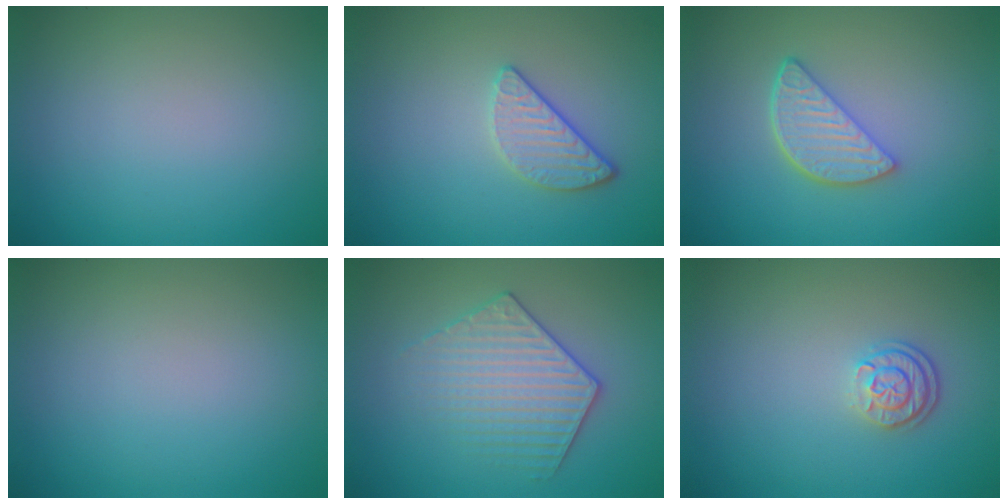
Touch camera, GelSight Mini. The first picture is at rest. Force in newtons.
{"total": 2.4, "press": 2.2, "slide": 0.9}
{"total": 3.7, "press": 3.0, "slide": 2.2}
{"total": 0.0}
{"total": 3.4, "press": 3.4, "slide": 0.6}
{"total": 2.5, "press": 2.0, "slide": 1.5}